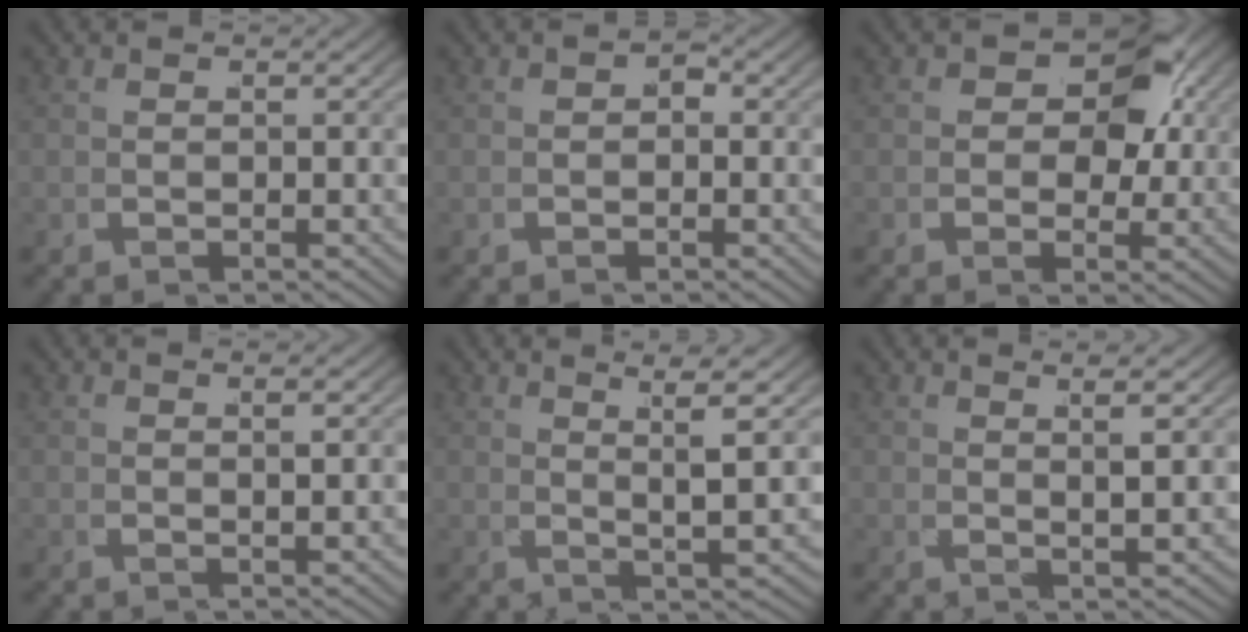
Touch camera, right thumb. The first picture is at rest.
{"total": 1.0, "force": [-0.5, 0.7, 0.5], "torque": [-0.008, -0.004, -0.012]}
{"total": 6.8, "force": [1.0, 4.7, 4.8], "torque": [-0.085, -0.022, 0.023]}
{"total": 1.0, "force": [0.4, 0.1, 0.9], "torque": [-0.022, 0.001, 0.006]}
{"total": 4.6, "force": [2.7, 0.4, 3.7], "torque": [-0.061, 0.004, 0.043]}
{"total": 2.8, "force": [1.8, 0.1, 2.2], "torque": [-0.045, 0.002, 0.030]}